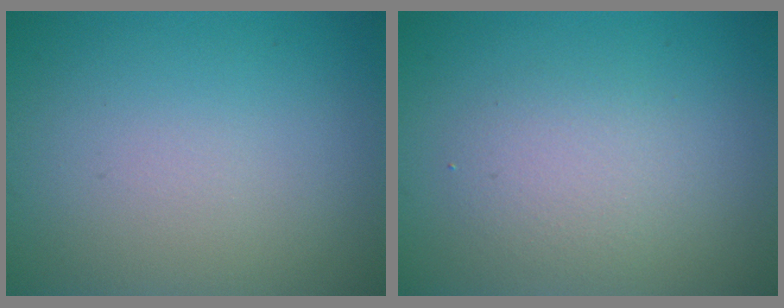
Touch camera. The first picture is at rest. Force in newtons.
{"total": 2.4, "press": 2.4, "slide": 0.1}